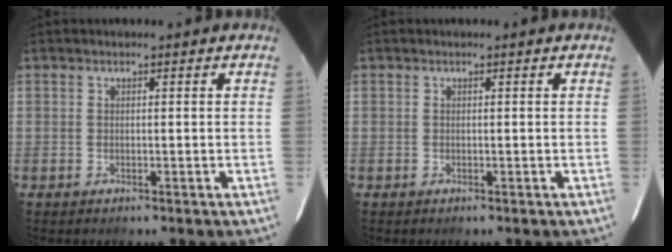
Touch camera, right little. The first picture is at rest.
{"total": 0.0}